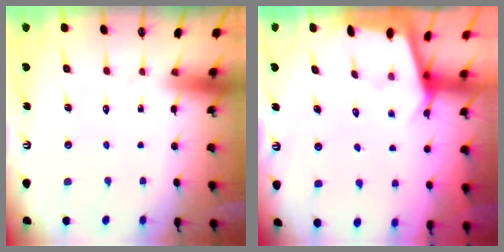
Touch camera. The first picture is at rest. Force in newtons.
{"total": 2.2, "press": 2.2, "slide": 0.3}